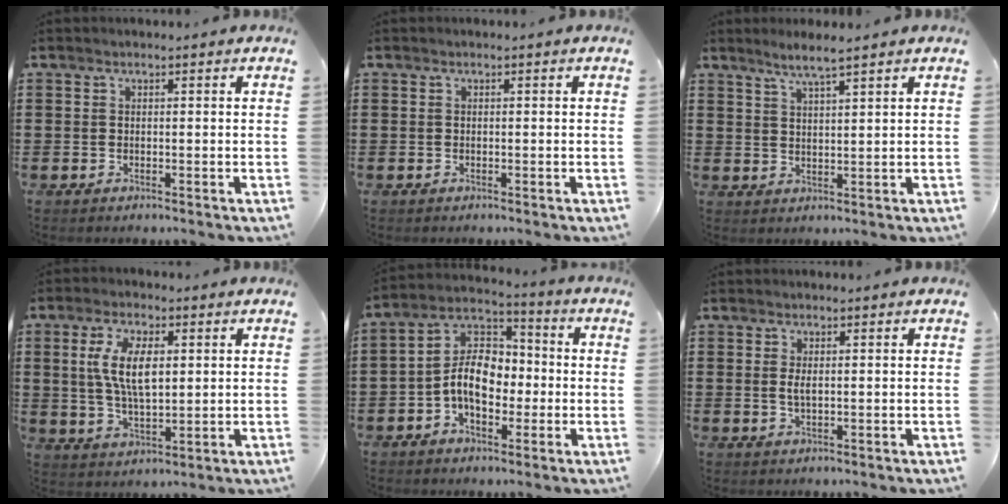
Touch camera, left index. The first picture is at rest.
{"total": 0.0}
{"total": 3.5, "force": [2.9, -0.1, 2.0], "torque": [-0.047, 0.000, 0.051]}
{"total": 8.4, "force": [2.0, 3.5, 7.3], "torque": [-0.153, 0.009, 0.032]}
{"total": 9.0, "force": [-1.7, 5.8, 6.7], "torque": [-0.154, 0.010, -0.038]}
{"total": 1.6, "force": [0.3, 0.4, 1.5], "torque": [-0.031, 0.001, 0.004]}